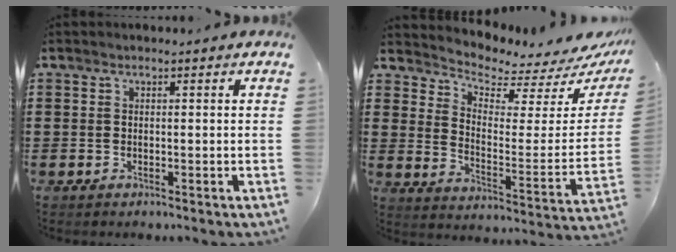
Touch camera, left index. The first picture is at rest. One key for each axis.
{"total": 3.6, "fx": 3.3, "fy": 1.2, "fz": 0.7, "tx": -0.041, "ty": -0.037, "tz": 0.049}